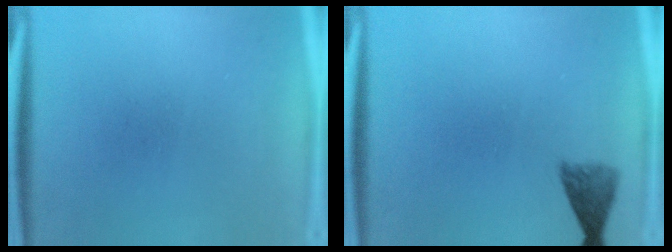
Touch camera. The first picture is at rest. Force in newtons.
{"total": 2.8}